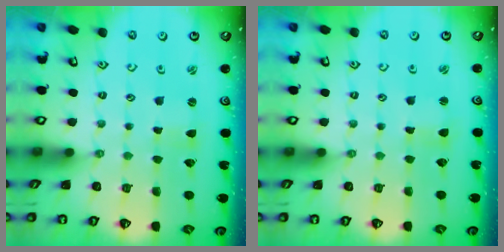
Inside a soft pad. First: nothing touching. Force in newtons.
{"total": 0.9, "press": 0.9, "slide": 0.3}